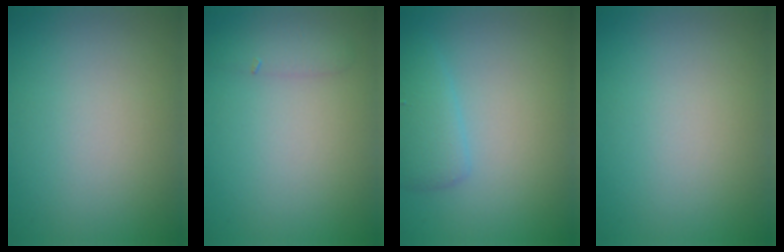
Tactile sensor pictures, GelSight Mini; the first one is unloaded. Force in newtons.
{"total": 1.4, "press": 1.4, "slide": 0.1}
{"total": 2.4, "press": 2.4, "slide": 0.3}
{"total": 0.0}